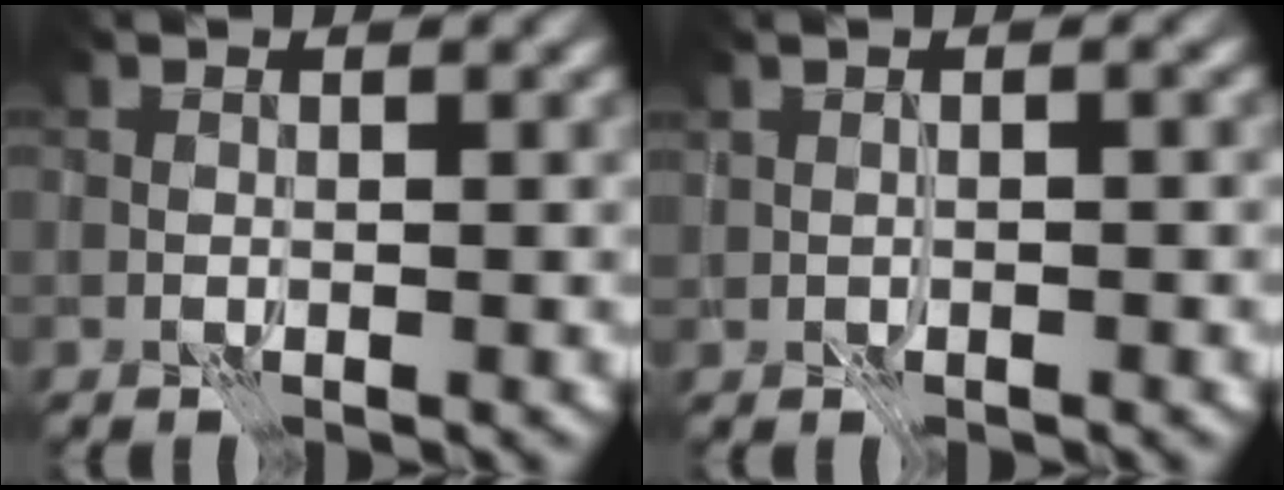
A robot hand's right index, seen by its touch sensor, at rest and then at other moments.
{"total": 0.9, "force": [-0.2, 0.4, 0.8], "torque": [-0.018, -0.004, -0.004]}